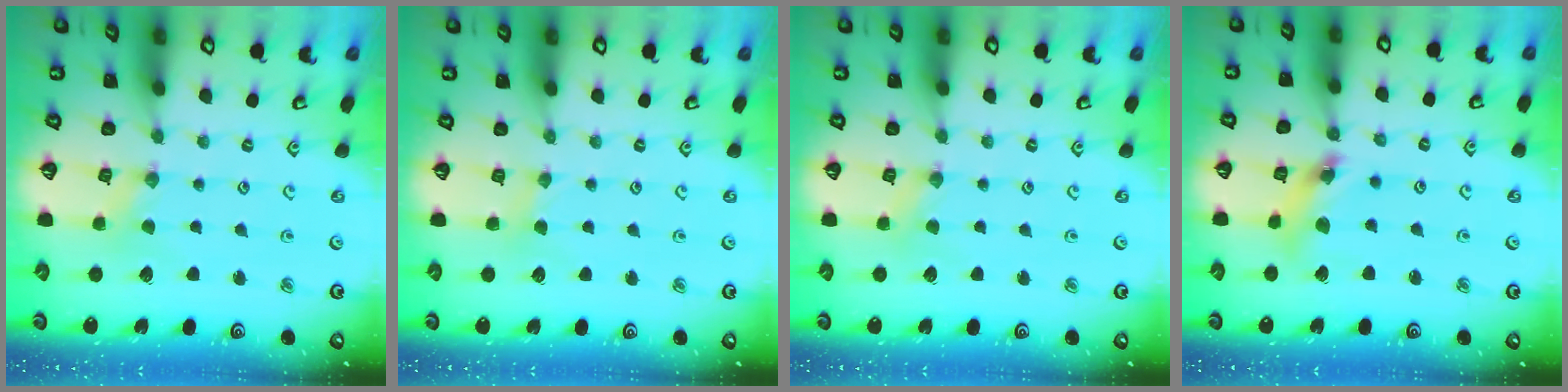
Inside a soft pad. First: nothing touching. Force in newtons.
{"total": 1.6, "press": 1.6, "slide": 0.4}
{"total": 1.8, "press": 1.8, "slide": 0.3}
{"total": 8.5, "press": 8.4, "slide": 0.9}